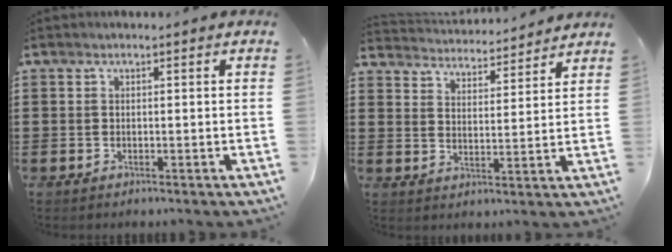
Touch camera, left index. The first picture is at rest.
{"total": 3.8, "force": [3.8, -0.2, -0.2], "torque": [-0.017, -0.030, 0.063]}